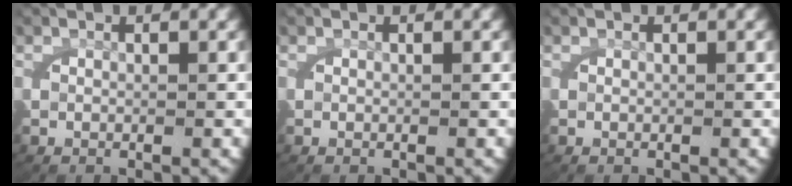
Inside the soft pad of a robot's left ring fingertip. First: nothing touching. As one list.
[{"total": 0.0}, {"total": 0.0}]